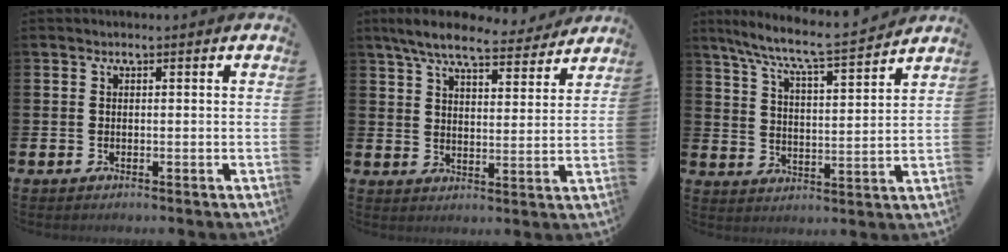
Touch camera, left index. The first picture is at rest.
{"total": 7.8, "force": [7.0, 1.6, 2.9], "torque": [-0.072, -0.035, 0.123]}
{"total": 7.8, "force": [7.2, 0.2, 3.1], "torque": [-0.092, -0.050, 0.123]}